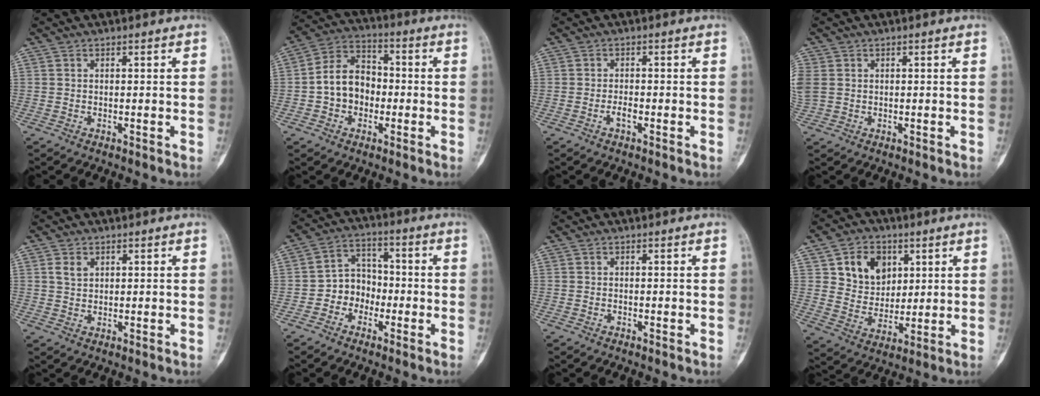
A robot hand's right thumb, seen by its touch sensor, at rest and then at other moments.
{"total": 10.3, "force": [-1.5, 8.2, 6.1], "torque": [-0.080, 0.038, -0.040]}
{"total": 1.8, "force": [-0.8, 0.7, 1.4], "torque": [-0.027, 0.004, -0.018]}
{"total": 5.5, "force": [0.6, 4.5, 3.0], "torque": [-0.095, 0.010, 0.019]}
{"total": 2.7, "force": [1.2, 1.9, 1.5], "torque": [-0.022, -0.002, 0.025]}
{"total": 7.2, "force": [-2.5, 6.1, 2.9], "torque": [-0.008, 0.034, -0.057]}
{"total": 0.0}
{"total": 11.2, "force": [4.3, 8.9, 5.3], "torque": [-0.046, -0.020, 0.082]}